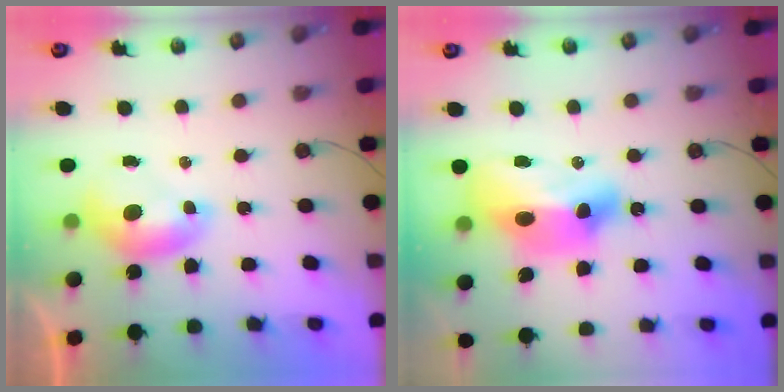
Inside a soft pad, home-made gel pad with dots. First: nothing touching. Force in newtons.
{"total": 14.0, "press": 14.0, "slide": 1.2}